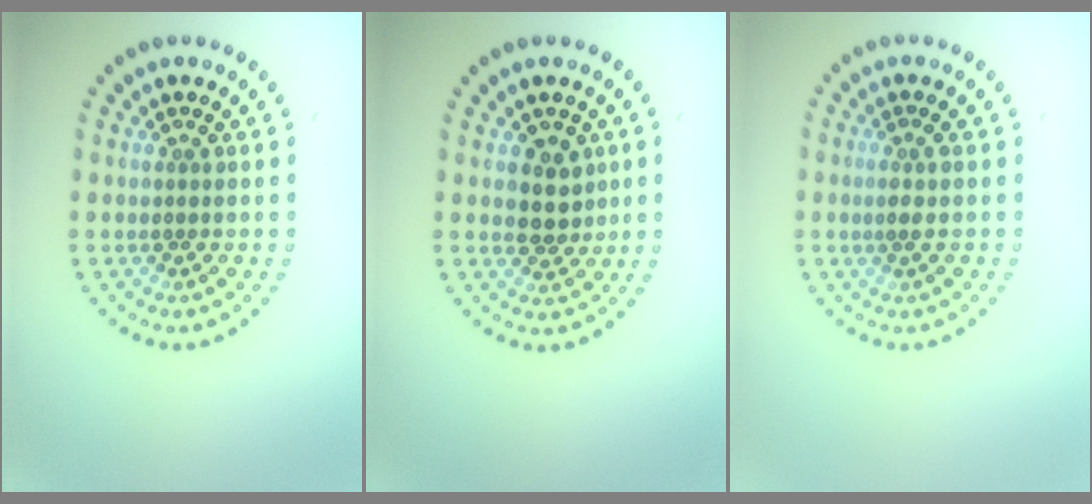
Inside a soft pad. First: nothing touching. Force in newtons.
{"total": 2.7, "press": 2.5, "slide": 1.1}
{"total": 1.1, "press": 0.7, "slide": 0.8}